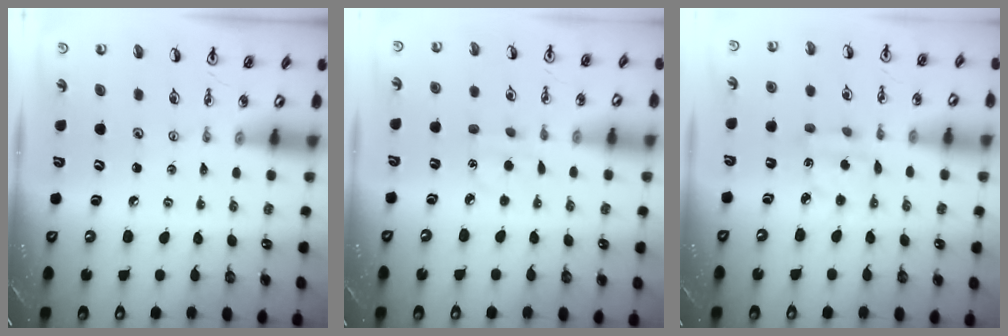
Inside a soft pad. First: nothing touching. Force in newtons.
{"total": 3.5, "press": 3.5, "slide": 0.4}
{"total": 3.4, "press": 3.3, "slide": 0.7}